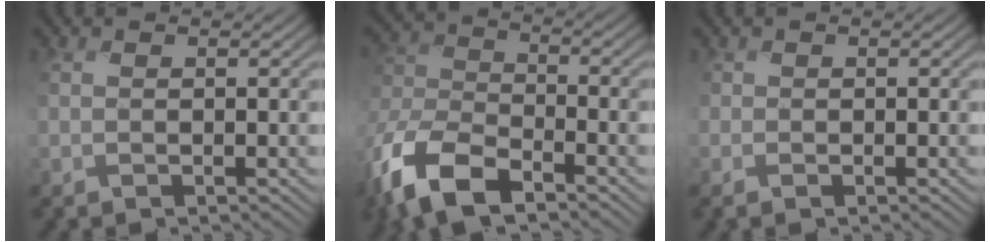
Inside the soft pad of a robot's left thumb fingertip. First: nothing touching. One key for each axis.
{"total": 12.7, "fx": -8.3, "fy": 5.6, "fz": 7.9, "tx": -0.190, "ty": -0.017, "tz": -0.179}
{"total": 1.1, "fx": -0.5, "fy": 0.9, "fz": 0.5, "tx": -0.011, "ty": -0.005, "tz": -0.012}